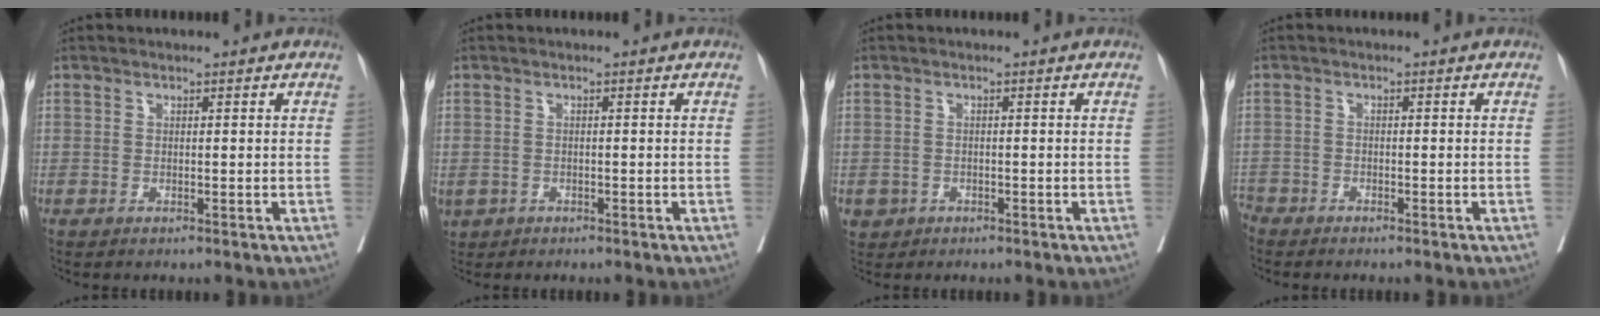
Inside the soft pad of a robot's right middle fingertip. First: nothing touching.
{"total": 3.3, "force": [-1.8, 2.6, 1.1], "torque": [-0.031, -0.003, -0.026]}
{"total": 2.2, "force": [-1.1, 1.9, 0.2], "torque": [-0.001, 0.005, -0.015]}
{"total": 2.6, "force": [-2.4, 0.9, -0.1], "torque": [0.004, -0.002, -0.049]}